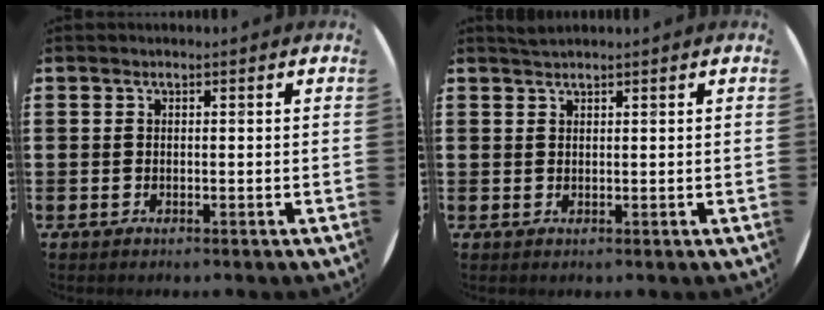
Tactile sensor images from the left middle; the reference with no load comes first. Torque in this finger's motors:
{"motor_torque": [0.15, -0.13, 0.01, 0.01]}